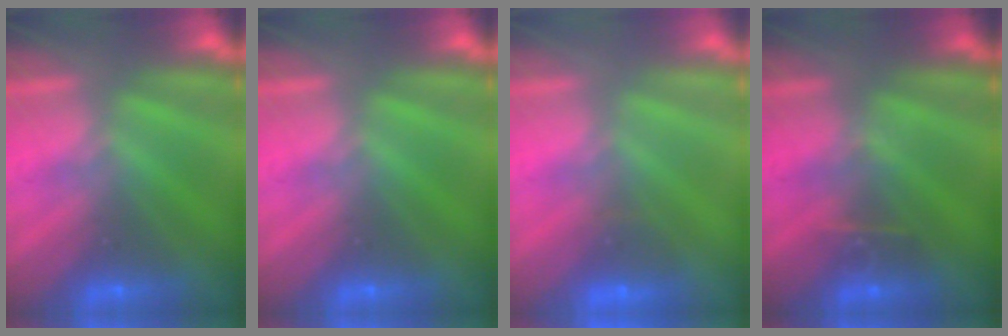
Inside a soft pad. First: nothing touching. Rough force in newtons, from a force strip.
{"total": 0.0}
{"total": 2.0}
{"total": 2.8}